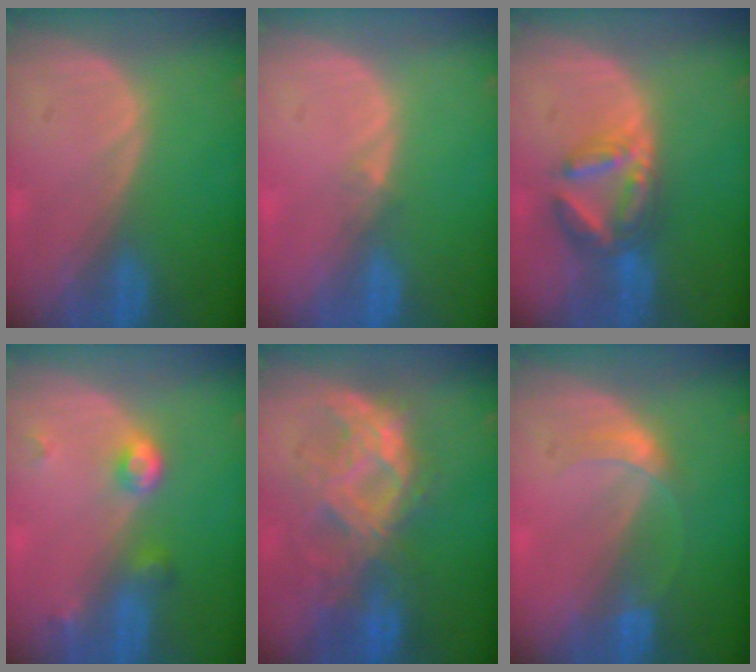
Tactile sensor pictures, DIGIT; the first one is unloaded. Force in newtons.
{"total": 0.9, "press": 0.7, "slide": 0.6}
{"total": 7.0, "press": 6.2, "slide": 3.4}
{"total": 3.8, "press": 3.5, "slide": 1.5}
{"total": 8.8, "press": 8.5, "slide": 2.0}
{"total": 2.9, "press": 2.9, "slide": 0.1}